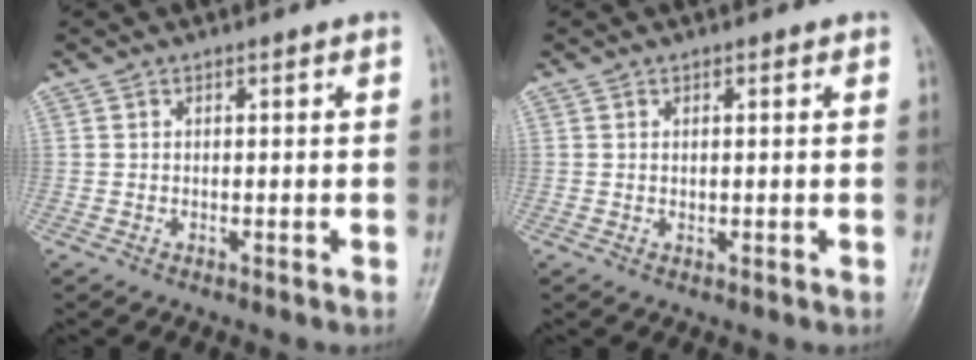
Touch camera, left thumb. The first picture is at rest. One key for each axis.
{"total": 0.7, "fx": 0.3, "fy": 0.4, "fz": 0.5, "tx": -0.006, "ty": -0.002, "tz": 0.004}